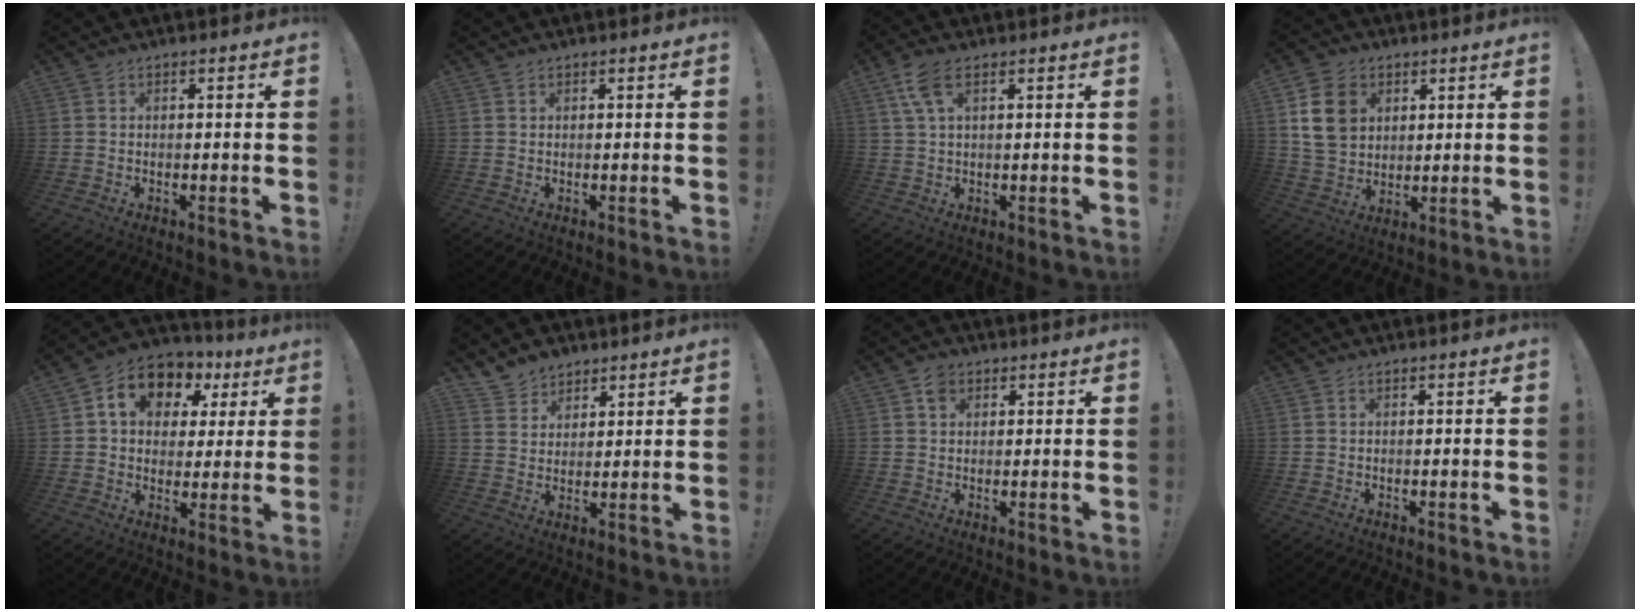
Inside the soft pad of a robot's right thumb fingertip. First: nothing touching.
{"total": 0.6, "force": [0.5, 0.3, 0.2], "torque": [-0.002, -0.001, 0.009]}
{"total": 6.0, "force": [2.8, 2.1, 4.9], "torque": [-0.095, 0.001, 0.053]}
{"total": 12.9, "force": [4.6, 10.1, 6.6], "torque": [-0.107, -0.008, 0.097]}
{"total": 12.3, "force": [4.8, 9.3, 6.6], "torque": [-0.109, -0.015, 0.090]}
{"total": 6.5, "force": [5.1, 4.1, 0.5], "torque": [-0.019, -0.035, 0.102]}
{"total": 3.3, "force": [1.6, 2.4, 1.6], "torque": [-0.024, 0.001, 0.029]}
{"total": 0.0}